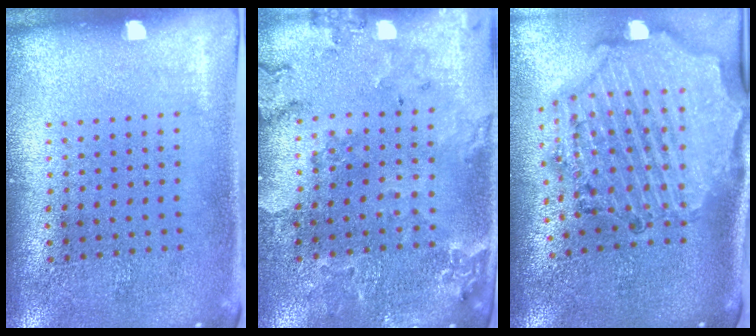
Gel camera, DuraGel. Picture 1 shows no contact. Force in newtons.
{"total": 0.5, "press": 0.5, "slide": 0.2}
{"total": 2.7, "press": 2.4, "slide": 1.1}